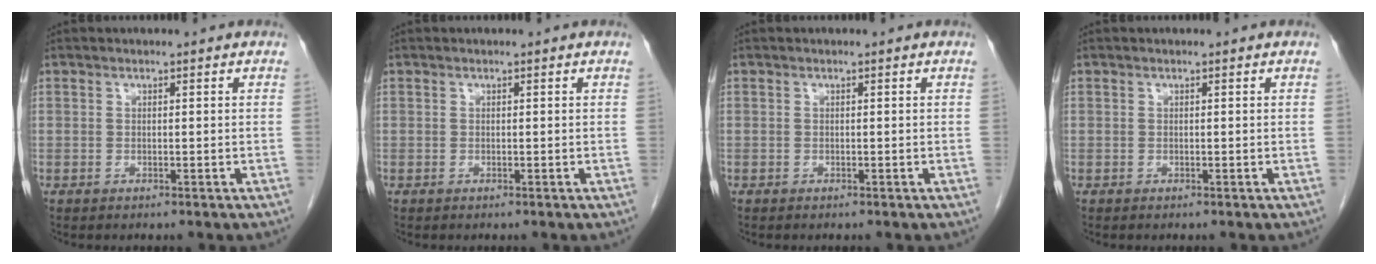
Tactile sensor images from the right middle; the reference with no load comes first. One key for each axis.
{"total": 0.0}
{"total": 0.0}
{"total": 0.0}